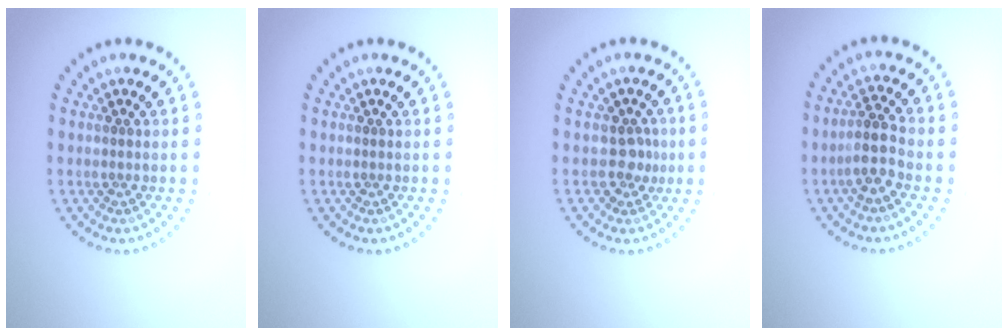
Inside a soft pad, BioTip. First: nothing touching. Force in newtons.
{"total": 0.0}
{"total": 1.8, "press": 1.4, "slide": 1.2}
{"total": 2.6, "press": 2.2, "slide": 1.3}